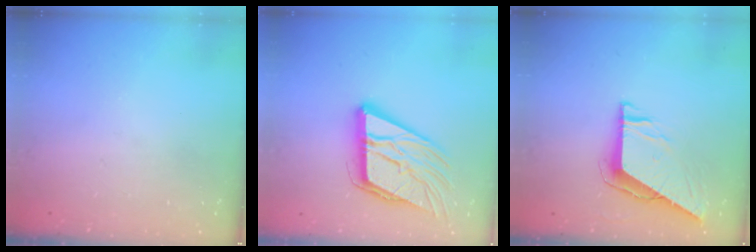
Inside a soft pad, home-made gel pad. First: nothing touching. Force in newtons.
{"total": 16.2, "press": 15.9, "slide": 2.9}
{"total": 7.2, "press": 7.2, "slide": 0.5}